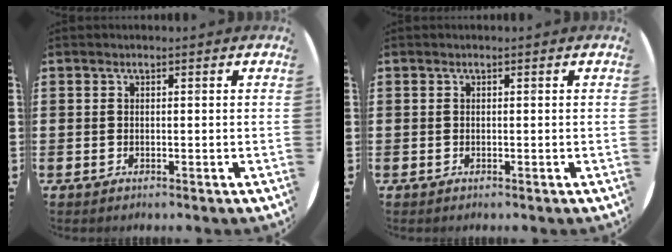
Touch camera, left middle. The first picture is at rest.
{"total": 0.0}